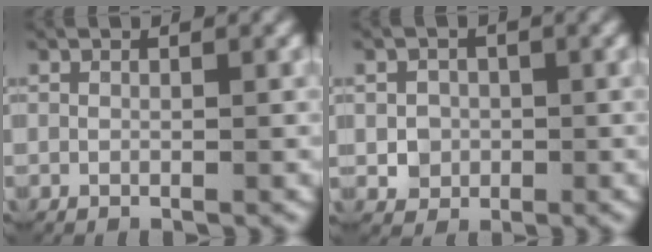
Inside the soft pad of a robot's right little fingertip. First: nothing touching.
{"total": 2.2, "force": [-0.3, 2.1, 0.5], "torque": [-0.003, 0.002, -0.007]}